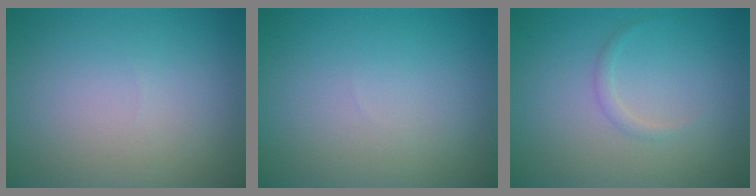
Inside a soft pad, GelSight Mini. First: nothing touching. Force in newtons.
{"total": 0.0}
{"total": 0.8, "press": 0.8, "slide": 0.1}